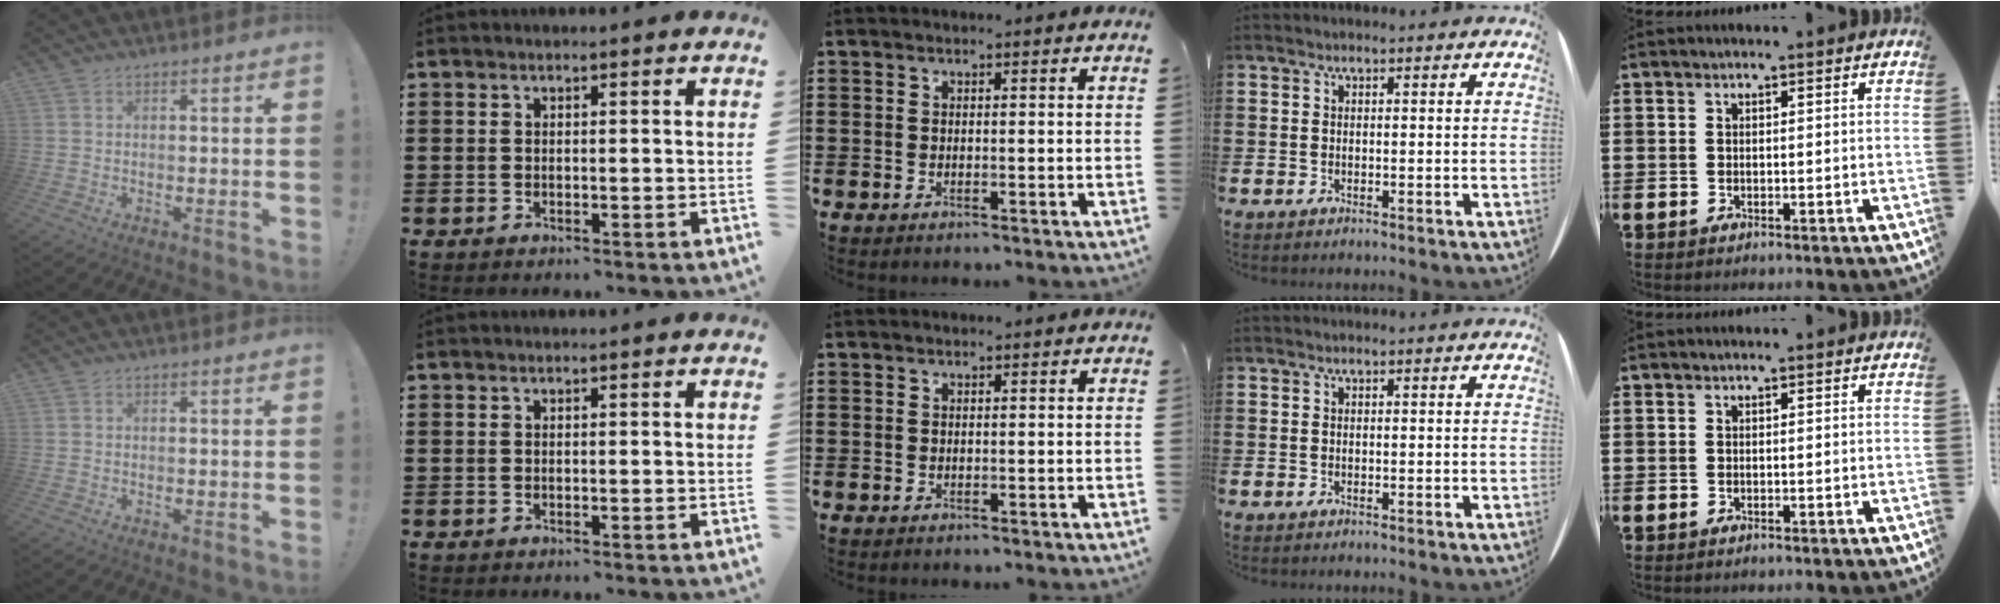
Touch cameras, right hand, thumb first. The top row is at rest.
{}